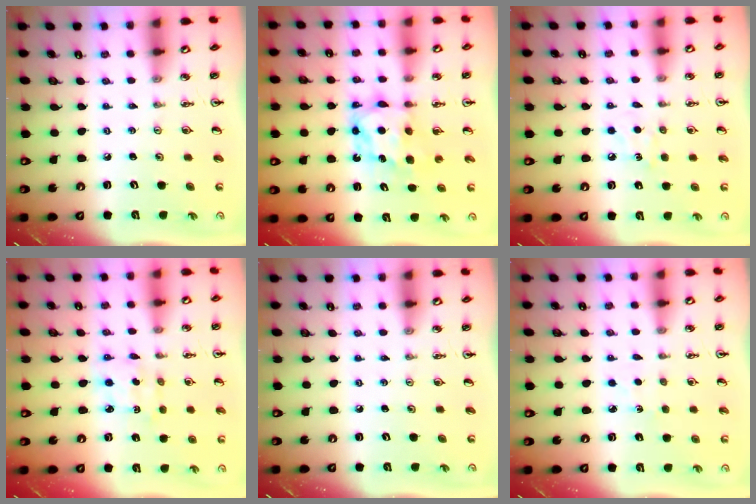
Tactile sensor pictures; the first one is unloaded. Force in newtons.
{"total": 7.1, "press": 7.0, "slide": 0.7}
{"total": 6.9, "press": 6.8, "slide": 1.0}
{"total": 2.9, "press": 2.9, "slide": 0.2}
{"total": 0.0}
{"total": 2.9, "press": 2.9, "slide": 0.3}